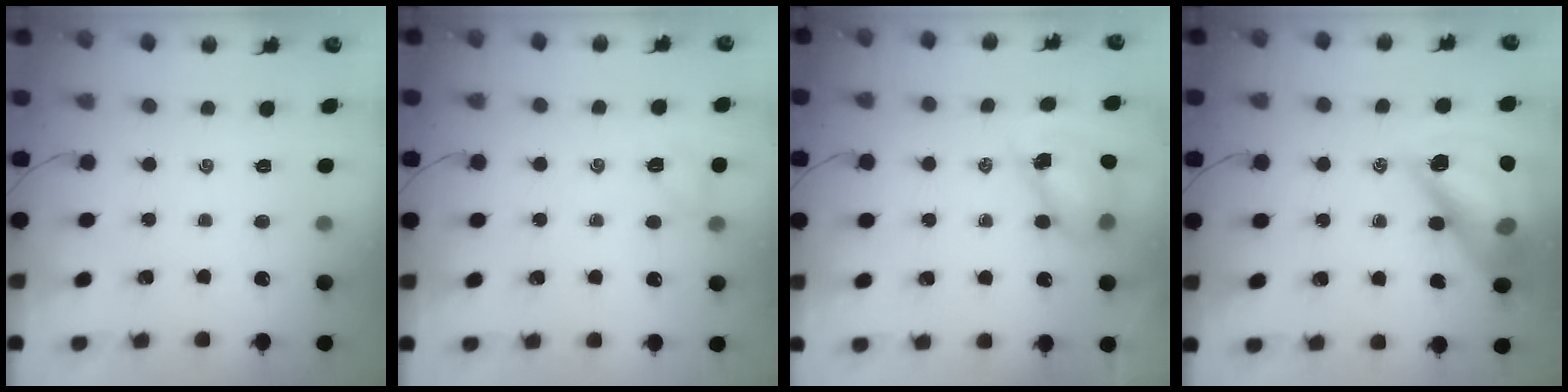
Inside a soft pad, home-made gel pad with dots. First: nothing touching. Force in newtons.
{"total": 4.8, "press": 4.6, "slide": 1.4}
{"total": 8.3, "press": 8.1, "slide": 1.7}
{"total": 20.1, "press": 19.9, "slide": 2.5}